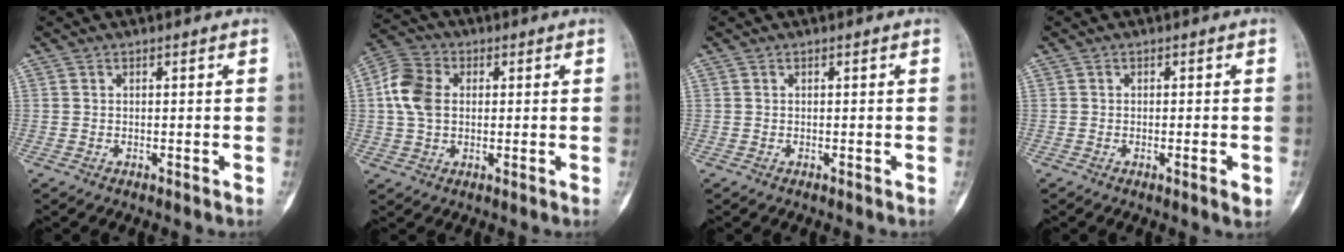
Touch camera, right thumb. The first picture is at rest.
{"total": 8.3, "force": [1.1, 6.1, 5.6], "torque": [-0.114, 0.017, 0.013]}
{"total": 0.0}
{"total": 2.1, "force": [-0.6, 0.4, 2.0], "torque": [-0.032, -0.005, -0.006]}